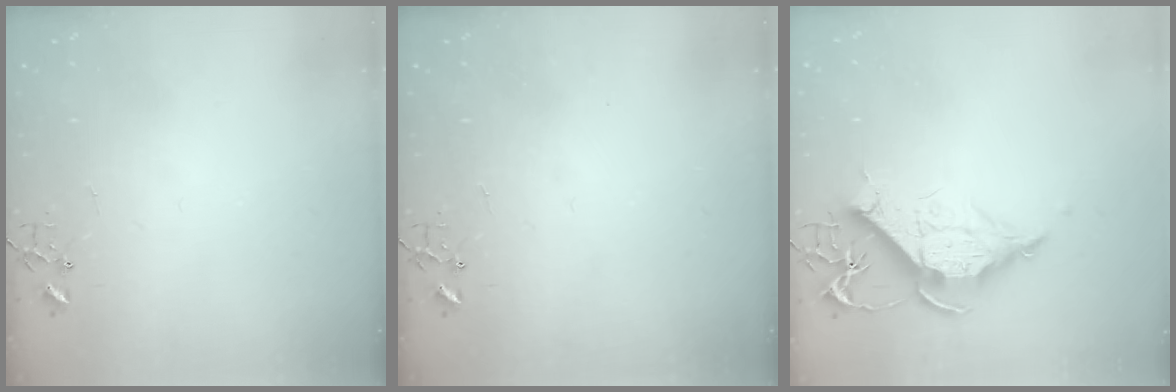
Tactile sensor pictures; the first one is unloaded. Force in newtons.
{"total": 0.0}
{"total": 12.9, "press": 12.8, "slide": 1.5}